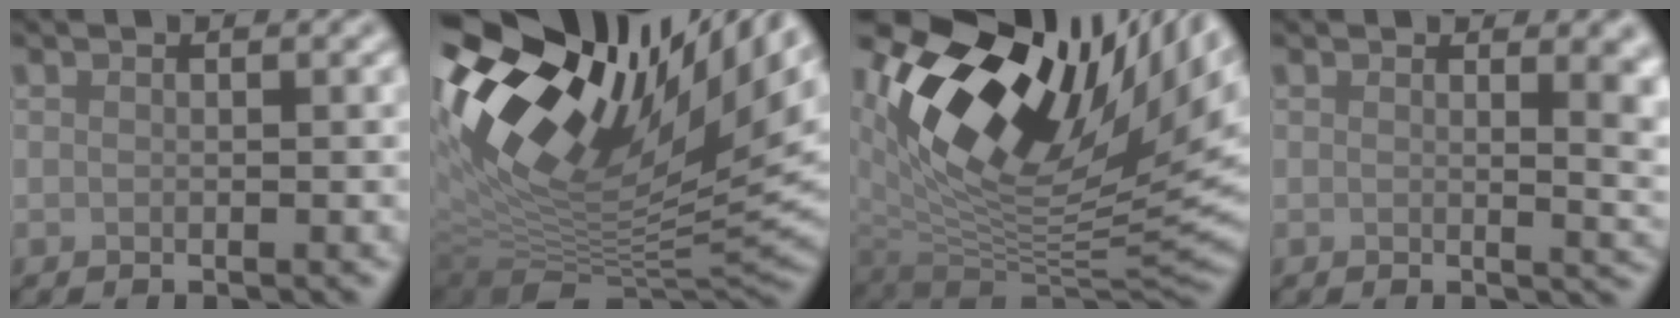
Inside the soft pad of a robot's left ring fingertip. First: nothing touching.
{"total": 17.0, "force": [6.9, 8.1, 13.2], "torque": [-0.228, 0.009, 0.130]}
{"total": 16.0, "force": [5.8, 8.9, 12.0], "torque": [-0.208, -0.004, 0.108]}
{"total": 4.9, "force": [1.5, 2.1, 4.1], "torque": [-0.024, -0.003, 0.024]}